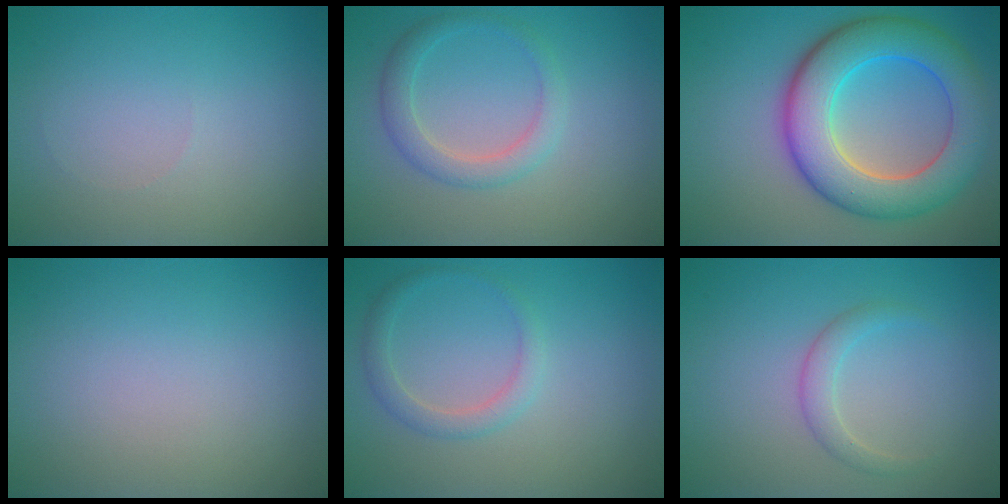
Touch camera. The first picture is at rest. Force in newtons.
{"total": 2.5, "press": 2.5, "slide": 0.1}
{"total": 9.2, "press": 9.2, "slide": 0.1}
{"total": 0.0}
{"total": 1.9, "press": 1.9, "slide": 0.1}
{"total": 1.7, "press": 1.7, "slide": 0.1}